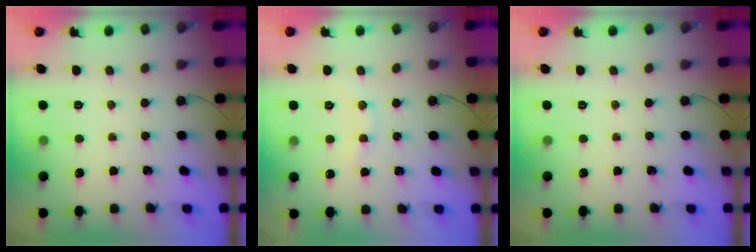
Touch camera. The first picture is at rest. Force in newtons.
{"total": 6.7, "press": 6.5, "slide": 1.8}
{"total": 0.0}